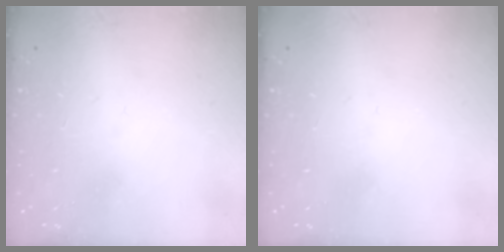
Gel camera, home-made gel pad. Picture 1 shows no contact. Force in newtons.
{"total": 0.0}